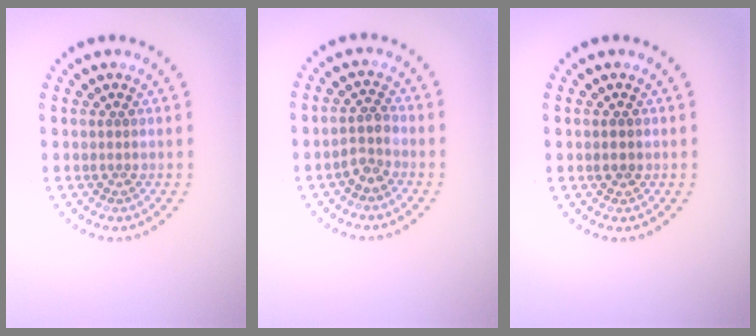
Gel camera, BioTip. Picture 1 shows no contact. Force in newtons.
{"total": 1.9, "press": 1.5, "slide": 1.2}
{"total": 1.2, "press": 1.2, "slide": 0.0}